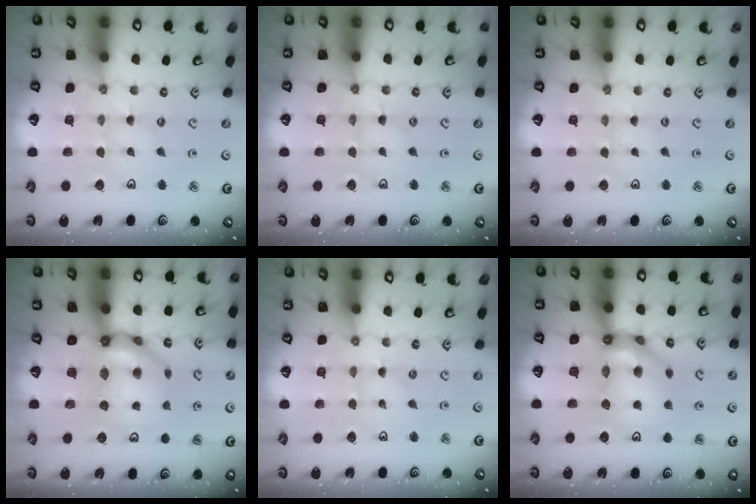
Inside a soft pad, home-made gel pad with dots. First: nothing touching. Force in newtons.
{"total": 1.7, "press": 1.7, "slide": 0.2}
{"total": 0.0}
{"total": 11.1, "press": 11.0, "slide": 1.4}
{"total": 0.0}
{"total": 12.8, "press": 12.6, "slide": 2.2}